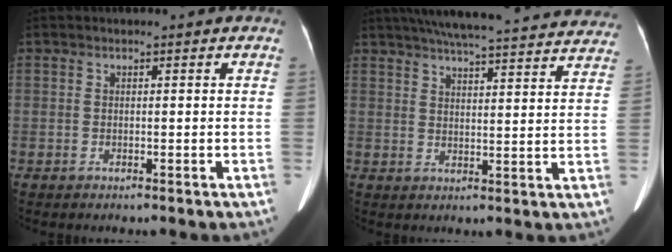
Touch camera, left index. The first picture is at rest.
{"total": 29.1, "force": [26.6, 3.9, 11.2], "torque": [-0.183, -0.021, 0.324]}